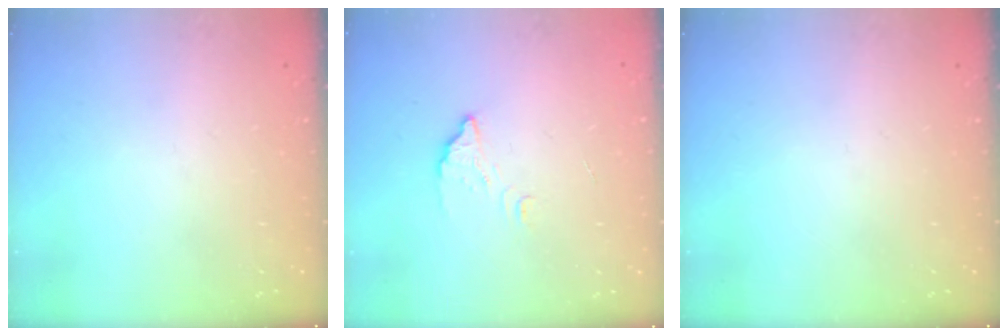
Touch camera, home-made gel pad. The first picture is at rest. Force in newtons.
{"total": 2.7, "press": 2.7, "slide": 0.2}
{"total": 0.0}